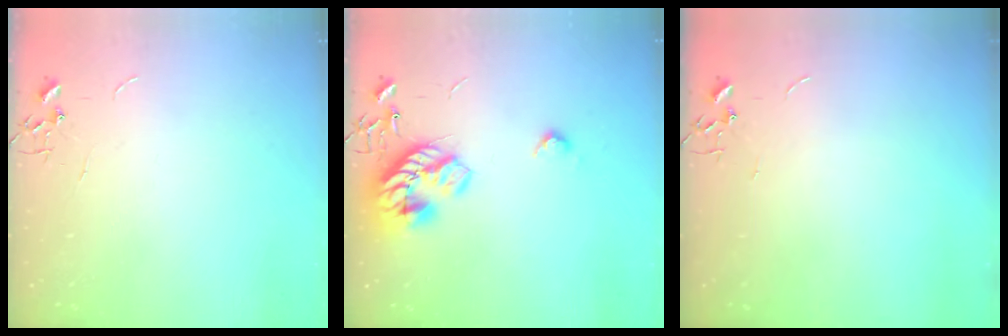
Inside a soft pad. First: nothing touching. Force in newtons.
{"total": 17.4, "press": 17.4, "slide": 0.6}
{"total": 0.0}